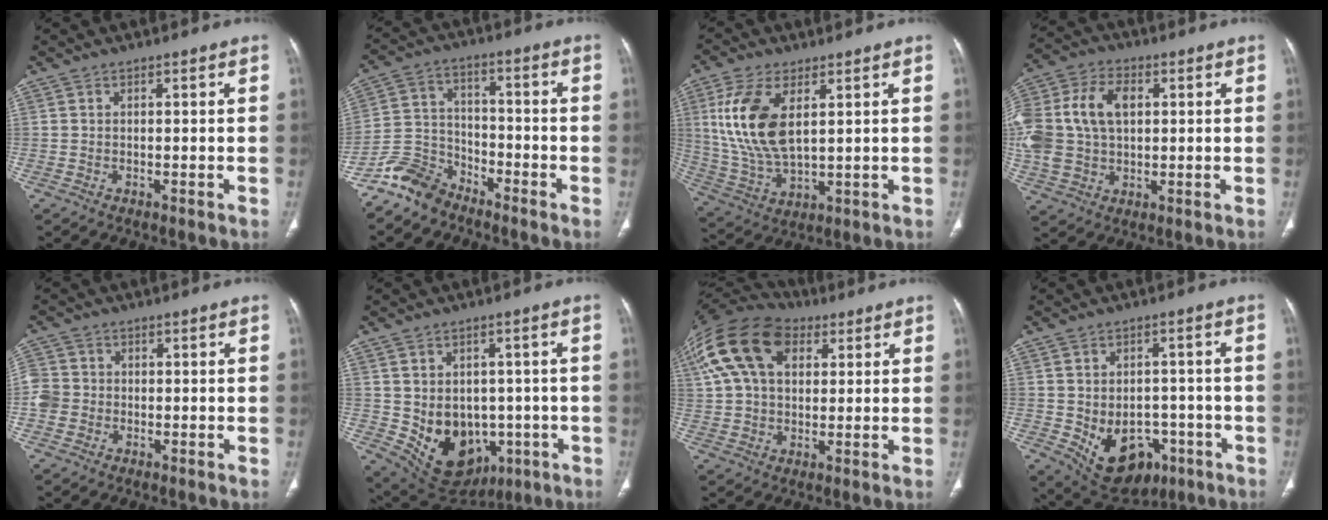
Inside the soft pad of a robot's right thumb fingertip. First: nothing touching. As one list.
[{"total": 8.4, "force": [-7.0, 4.2, 1.6], "torque": [-0.026, 0.048, -0.149]}, {"total": 14.2, "force": [4.0, 7.0, 11.7], "torque": [-0.249, -0.015, 0.089]}, {"total": 21.1, "force": [3.4, 14.8, 14.6], "torque": [-0.353, 0.031, 0.072]}, {"total": 4.6, "force": [-0.8, 4.3, 1.4], "torque": [-0.017, 0.010, -0.021]}, {"total": 14.4, "force": [-2.6, 11.0, 8.8], "torque": [-0.105, 0.013, -0.003]}, {"total": 19.9, "force": [7.7, 12.6, 13.4], "torque": [-0.275, 0.031, 0.134]}, {"total": 13.2, "force": [-4.7, 9.4, 8.1], "torque": [-0.092, 0.019, -0.049]}]